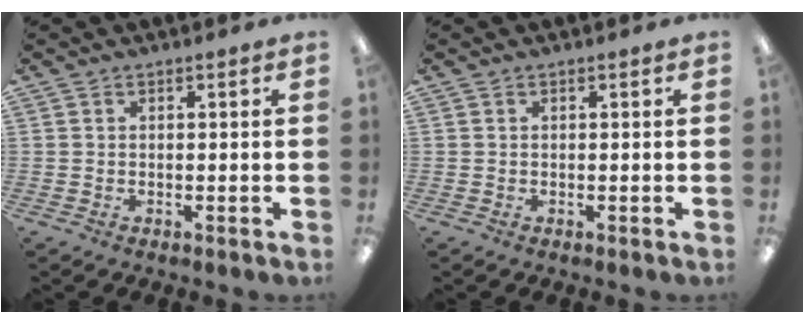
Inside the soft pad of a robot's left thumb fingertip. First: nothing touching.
{"total": 0.0}